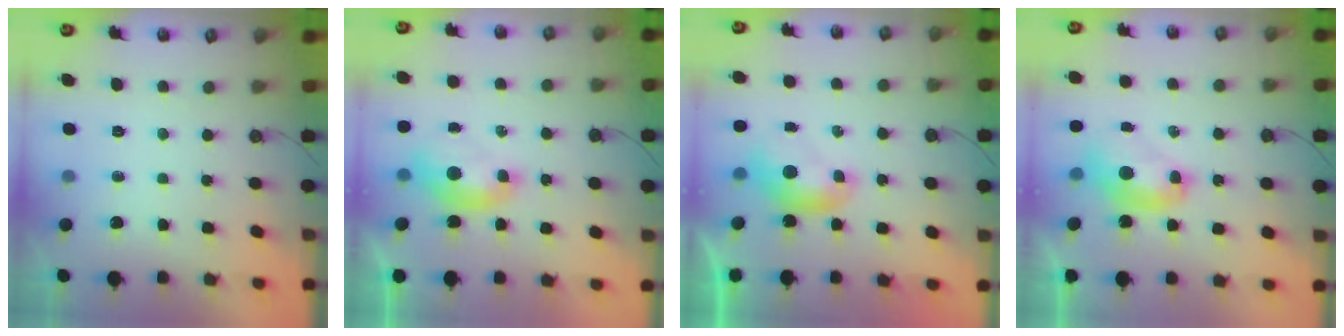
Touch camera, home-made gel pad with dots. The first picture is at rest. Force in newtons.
{"total": 1.7, "press": 1.6, "slide": 0.6}
{"total": 0.0}
{"total": 2.9, "press": 2.9, "slide": 0.1}